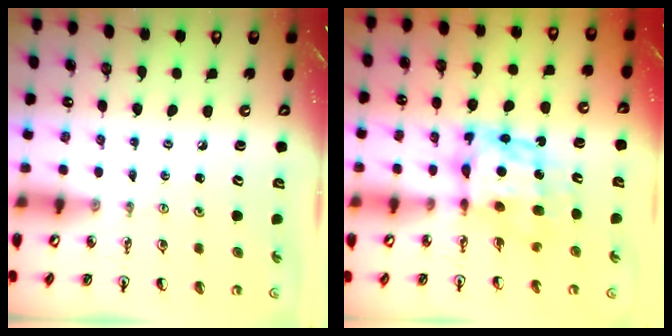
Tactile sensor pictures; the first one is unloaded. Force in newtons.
{"total": 8.3, "press": 8.3, "slide": 0.7}